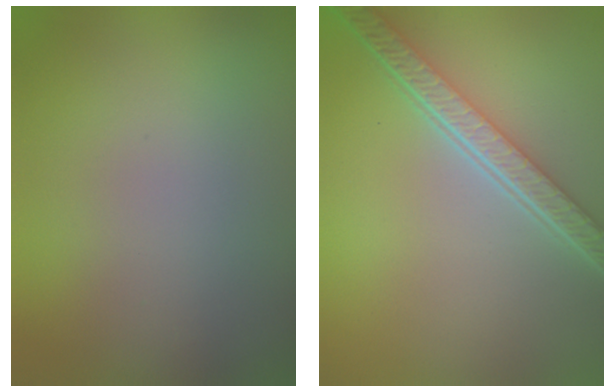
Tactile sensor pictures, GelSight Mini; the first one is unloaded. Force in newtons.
{"total": 5.6, "press": 4.0, "slide": 3.9}